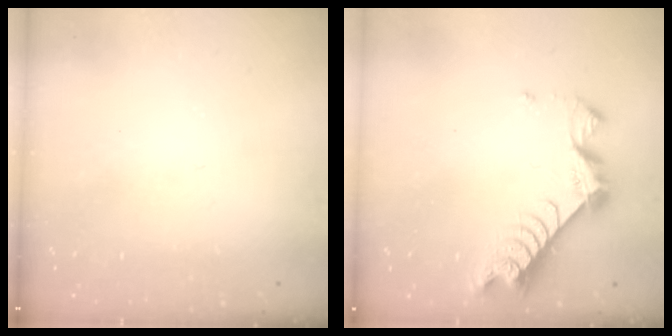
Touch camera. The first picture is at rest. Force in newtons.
{"total": 8.1, "press": 8.1, "slide": 0.8}